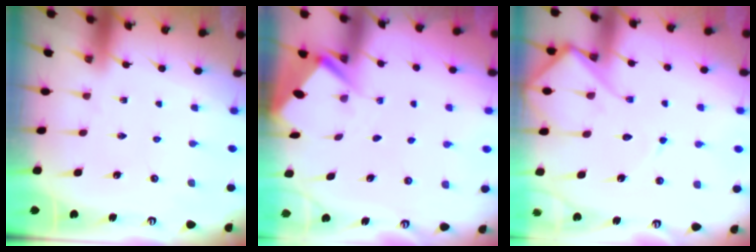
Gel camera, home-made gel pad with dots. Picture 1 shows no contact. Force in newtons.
{"total": 2.8, "press": 2.8, "slide": 0.4}
{"total": 11.8, "press": 11.8, "slide": 1.1}